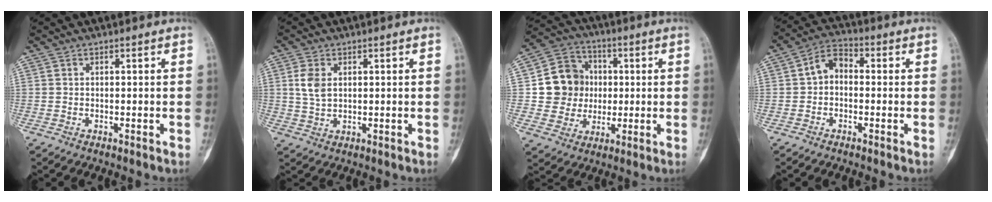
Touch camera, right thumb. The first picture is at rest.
{"total": 5.1, "force": [1.2, 3.3, 3.7], "torque": [-0.070, -0.001, 0.027]}
{"total": 12.7, "force": [0.9, 11.8, 4.7], "torque": [-0.038, 0.015, 0.020]}
{"total": 6.0, "force": [-0.1, 4.4, 4.0], "torque": [-0.049, 0.021, -0.017]}